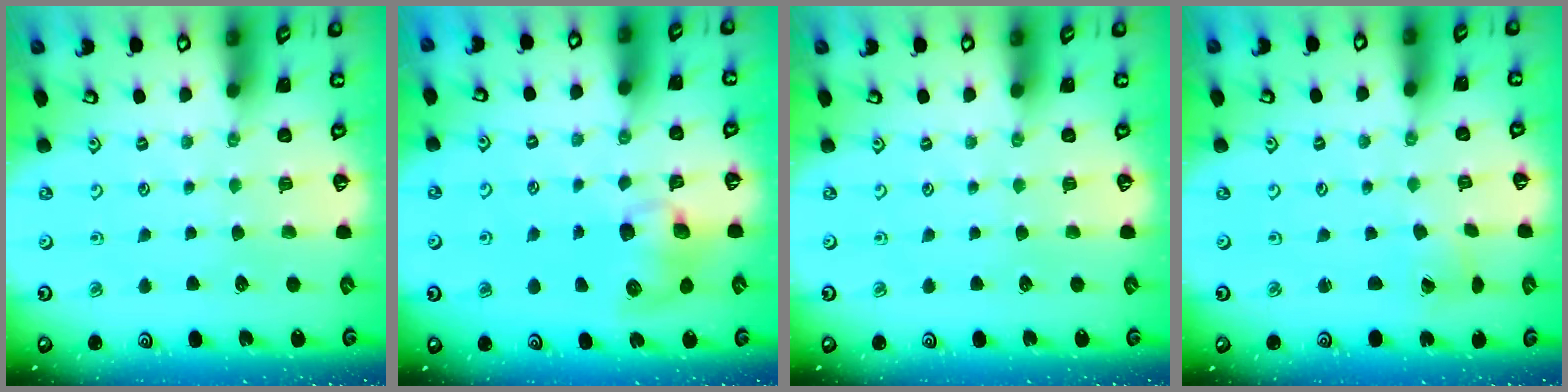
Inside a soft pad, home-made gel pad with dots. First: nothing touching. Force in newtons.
{"total": 8.3, "press": 8.2, "slide": 1.1}
{"total": 0.0}
{"total": 1.1, "press": 1.1, "slide": 0.0}